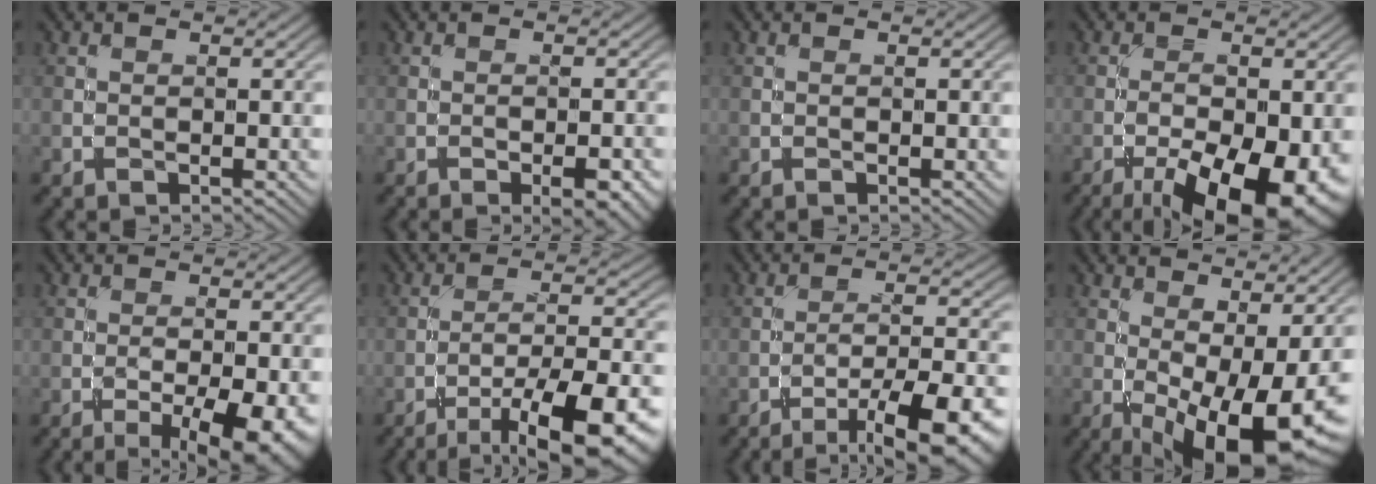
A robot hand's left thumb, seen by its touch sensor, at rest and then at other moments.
{"total": 4.7, "force": [-2.3, 1.6, 3.7], "torque": [-0.050, 0.007, -0.024]}
{"total": 0.0}
{"total": 14.0, "force": [-7.1, 5.4, 10.8], "torque": [-0.164, -0.033, -0.095]}
{"total": 7.8, "force": [-3.3, 2.1, 6.7], "torque": [-0.106, -0.009, -0.038]}
{"total": 15.1, "force": [-9.2, 4.3, 11.2], "torque": [-0.166, -0.008, -0.131]}
{"total": 13.6, "force": [-8.6, 3.6, 9.9], "torque": [-0.142, -0.001, -0.116]}
{"total": 13.6, "force": [-3.6, 4.8, 12.2], "torque": [-0.182, -0.008, -0.045]}